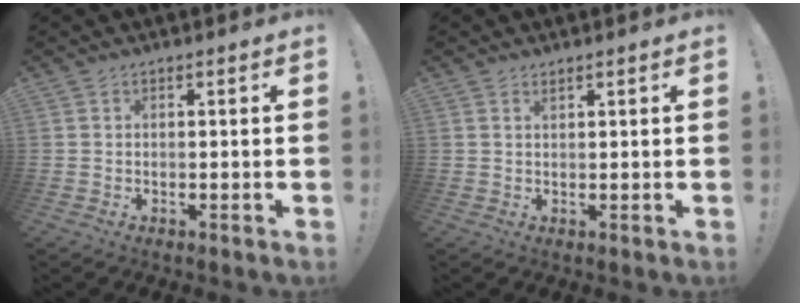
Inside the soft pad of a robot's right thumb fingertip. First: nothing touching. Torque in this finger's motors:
{"motor_torque": [-0.22, 0.26, -0.10, 0.24, -0.02]}